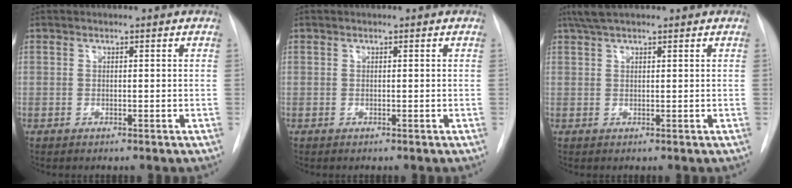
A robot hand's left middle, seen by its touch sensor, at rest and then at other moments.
{"total": 0.0}
{"total": 4.2, "force": [3.3, 0.8, 2.5], "torque": [-0.049, 0.025, 0.060]}